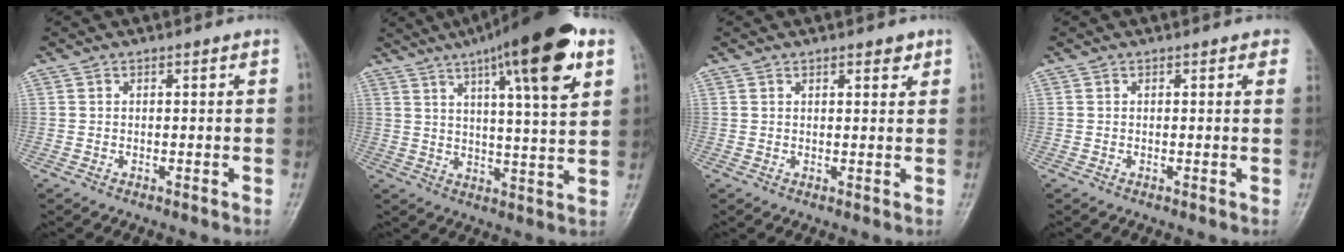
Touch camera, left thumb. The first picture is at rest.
{"total": 19.2, "force": [9.8, 3.8, 16.1], "torque": [-0.228, -0.019, 0.144]}
{"total": 2.4, "force": [1.6, 1.0, 1.6], "torque": [-0.012, -0.008, 0.020]}
{"total": 2.0, "force": [1.4, 0.8, 1.2], "torque": [0.003, 0.002, 0.006]}